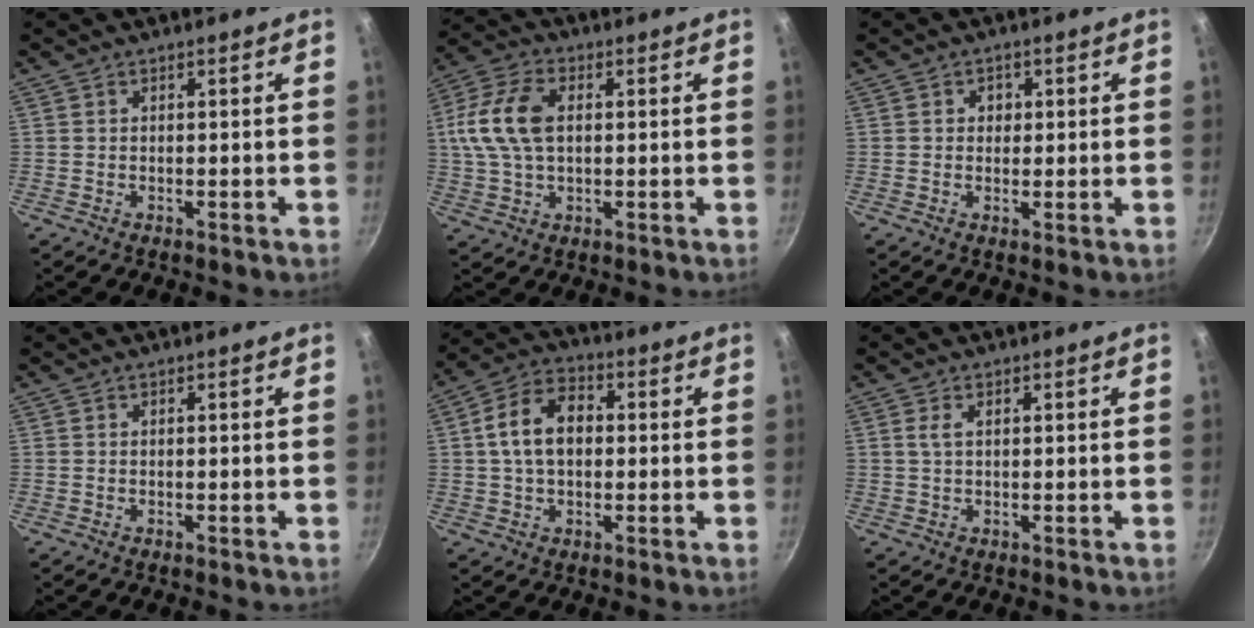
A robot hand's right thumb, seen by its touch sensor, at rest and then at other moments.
{"total": 12.2, "force": [1.6, 7.4, 9.6], "torque": [-0.187, 0.018, 0.019]}
{"total": 2.0, "force": [0.8, 1.5, 1.0], "torque": [-0.003, -0.005, 0.011]}
{"total": 0.0}
{"total": 10.7, "force": [0.9, 7.2, 7.9], "torque": [-0.122, 0.025, 0.003]}
{"total": 1.9, "force": [0.5, 1.0, 1.5], "torque": [-0.027, 0.001, 0.010]}